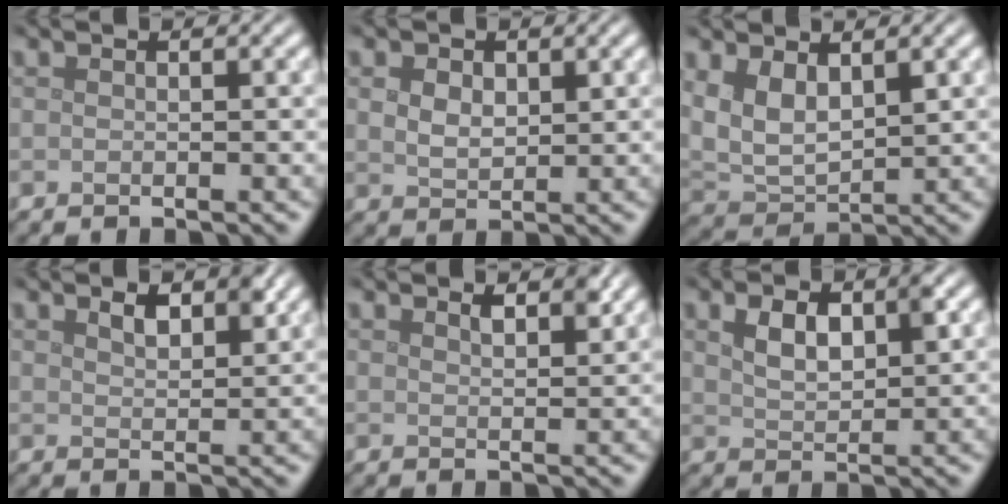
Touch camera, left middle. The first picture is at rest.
{"total": 2.4, "force": [0.9, 1.6, 1.4], "torque": [-0.031, -0.002, 0.019]}
{"total": 4.6, "force": [1.6, 2.6, 3.4], "torque": [-0.082, -0.005, 0.038]}
{"total": 2.4, "force": [1.6, 1.0, 1.5], "torque": [-0.029, 0.001, 0.028]}
{"total": 1.8, "force": [1.4, 0.5, 1.0], "torque": [-0.017, -0.001, 0.023]}
{"total": 3.7, "force": [1.3, 1.9, 2.8], "torque": [-0.057, 0.003, 0.026]}